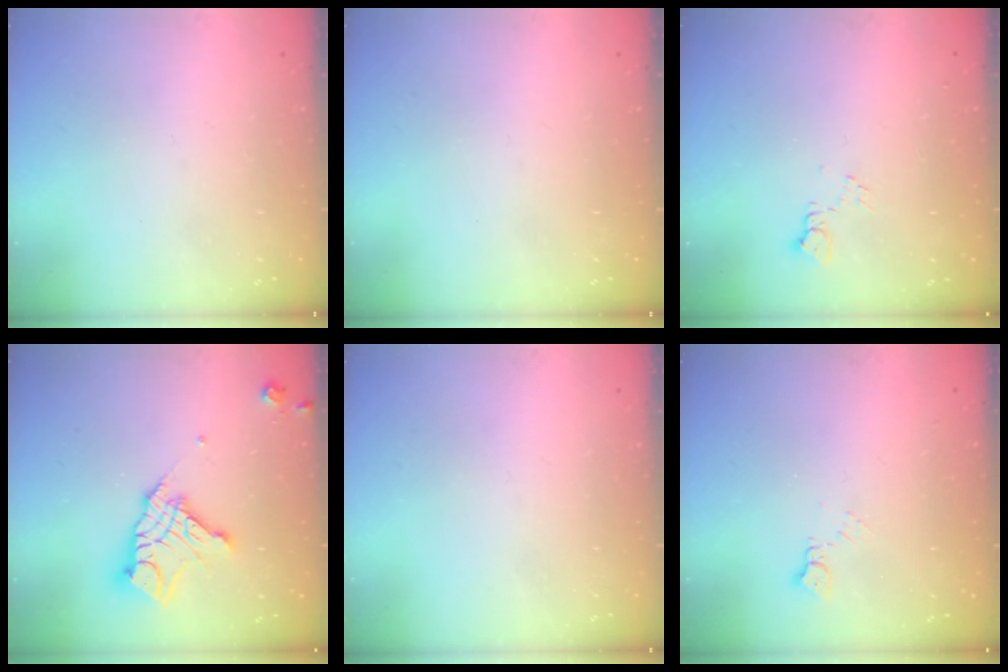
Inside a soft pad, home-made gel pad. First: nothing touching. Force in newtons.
{"total": 0.0}
{"total": 4.6, "press": 4.5, "slide": 0.6}
{"total": 13.1, "press": 13.1, "slide": 1.3}
{"total": 0.0}
{"total": 3.6, "press": 3.5, "slide": 0.6}